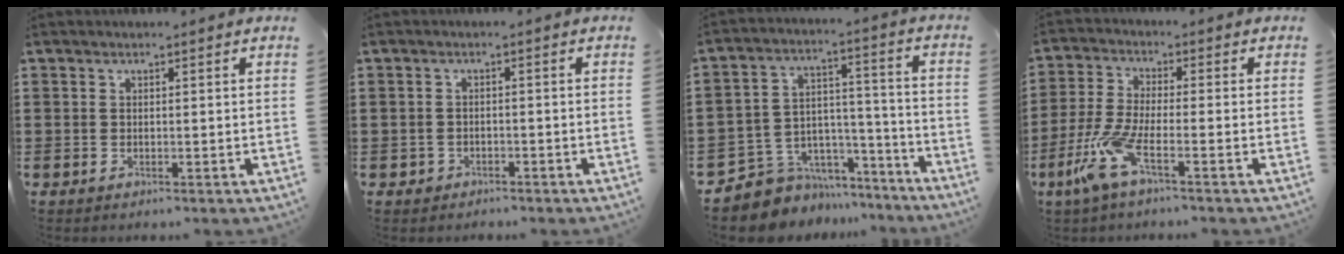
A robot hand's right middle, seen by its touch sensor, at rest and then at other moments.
{"total": 1.3, "force": [-1.1, 0.8, 0.0], "torque": [-0.003, 0.003, -0.025]}
{"total": 6.6, "force": [-5.2, 4.0, 0.0], "torque": [-0.022, 0.009, -0.102]}
{"total": 7.2, "force": [-3.8, 1.4, 5.9], "torque": [-0.153, -0.015, -0.078]}